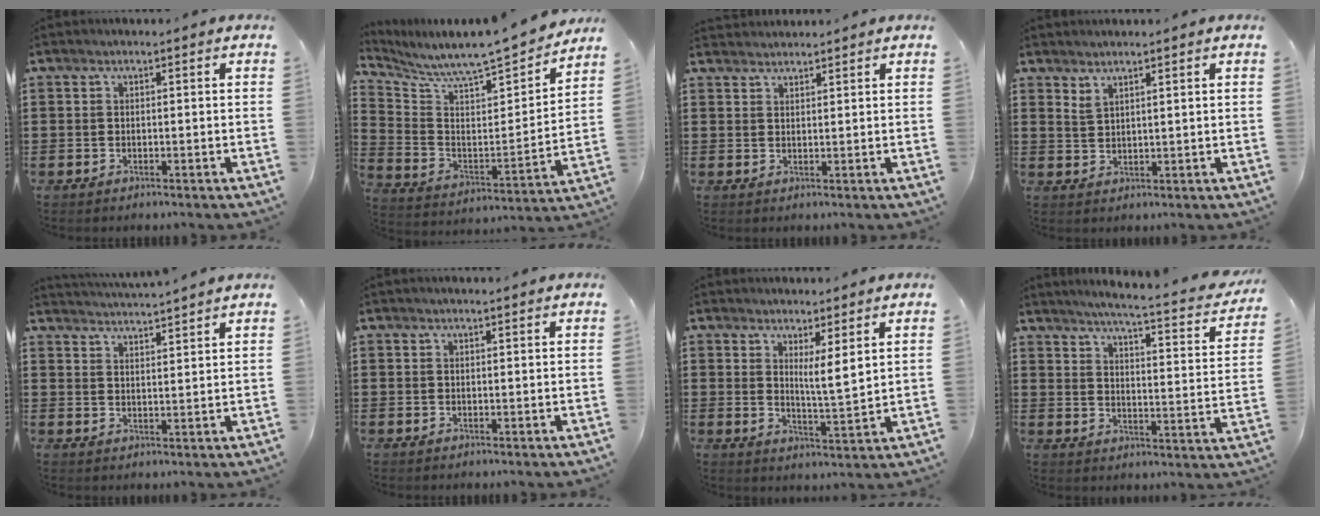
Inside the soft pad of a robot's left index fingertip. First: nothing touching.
{"total": 7.7, "force": [7.5, 0.4, 1.9], "torque": [-0.078, -0.067, 0.122]}
{"total": 1.6, "force": [1.6, 0.1, -0.2], "torque": [-0.001, 0.002, 0.032]}
{"total": 2.0, "force": [1.9, 0.1, 0.6], "torque": [-0.015, 0.001, 0.037]}
{"total": 3.4, "force": [3.3, -0.8, 0.0], "torque": [-0.013, -0.021, 0.058]}
{"total": 0.5, "force": [0.5, 0.0, 0.2], "torque": [-0.006, 0.000, 0.010]}
{"total": 4.7, "force": [3.2, 0.2, 3.4], "torque": [-0.058, -0.023, 0.051]}
{"total": 4.3, "force": [3.6, -0.7, 2.3], "torque": [-0.063, -0.035, 0.051]}